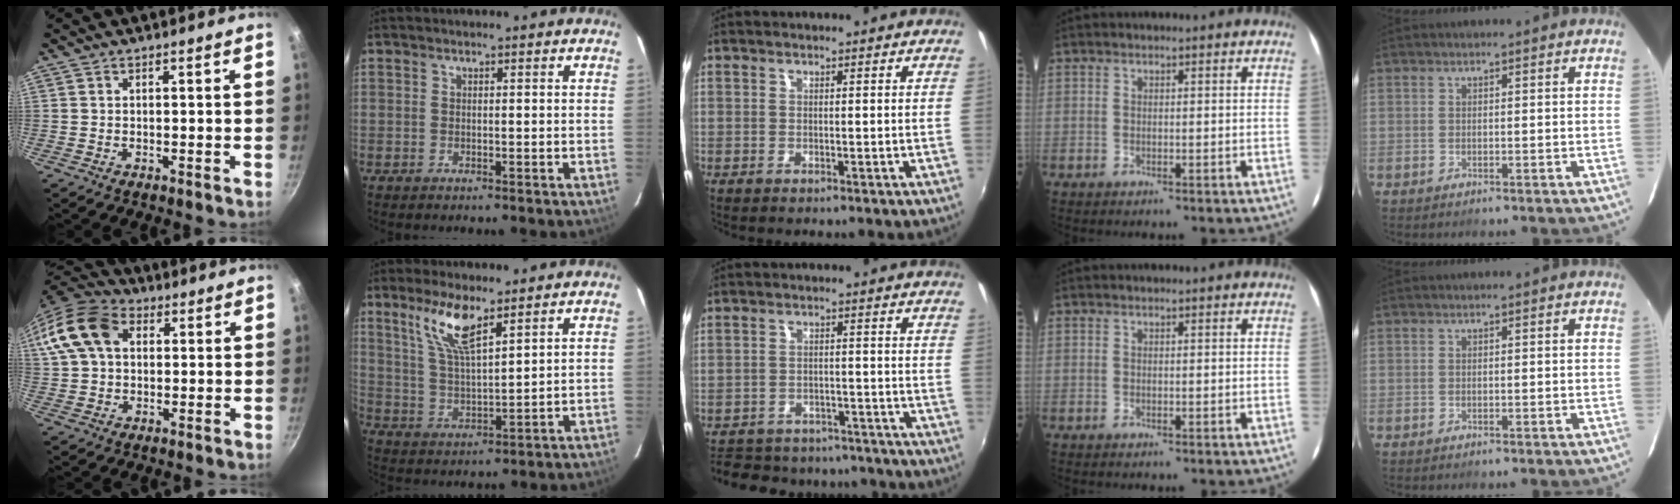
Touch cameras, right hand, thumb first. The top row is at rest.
{"thumb": {"total": 14.2, "force": [3.6, 10.0, 9.4], "torque": [-0.176, 0.026, 0.050]}, "index": {"total": 9.3, "force": [6.0, 2.3, 6.8], "torque": [-0.135, 0.002, 0.125]}, "middle": {"total": 20.1, "force": [-17.0, 8.2, 6.9], "torque": [-0.155, 0.024, -0.215]}}